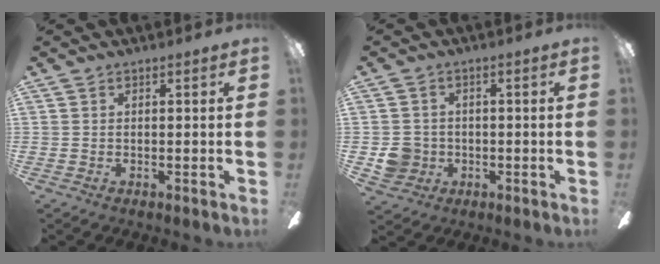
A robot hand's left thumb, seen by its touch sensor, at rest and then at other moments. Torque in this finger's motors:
{"motor_torque": [-0.03, 0.03, 0.17, -0.18, 0.00]}